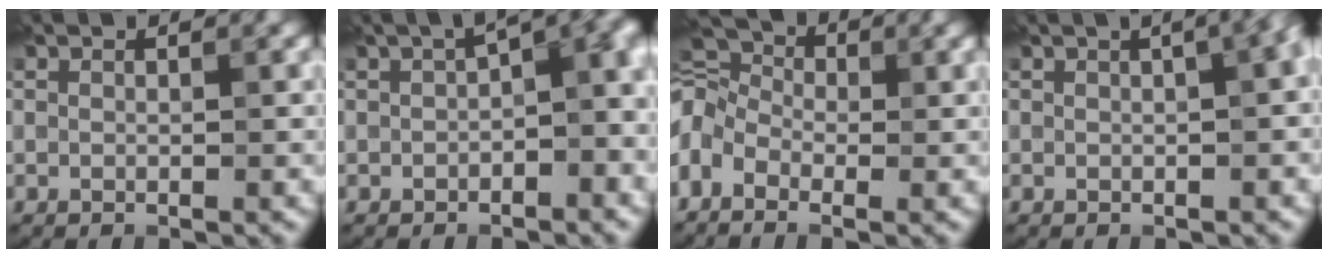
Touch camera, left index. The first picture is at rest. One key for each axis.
{"total": 7.4, "fx": 0.1, "fy": 3.8, "fz": 6.4, "tx": -0.045, "ty": 0.020, "tz": -0.008}
{"total": 7.4, "fx": -0.8, "fy": 5.0, "fz": 5.4, "tx": -0.129, "ty": 0.029, "tz": -0.028}
{"total": 11.4, "fx": 2.5, "fy": 6.3, "fz": 9.1, "tx": -0.016, "ty": 0.060, "tz": -0.007}